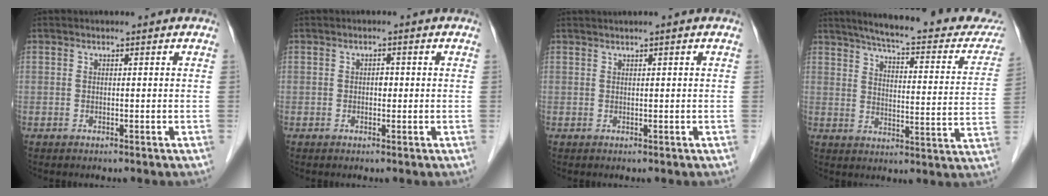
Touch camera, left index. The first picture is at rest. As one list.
[{"total": 1.0, "force": [-0.2, 0.6, 0.8], "torque": [-0.009, -0.001, -0.007]}, {"total": 1.1, "force": [0.6, -0.3, 0.9], "torque": [-0.021, 0.004, 0.017]}, {"total": 24.2, "force": [21.3, 3.5, 10.9], "torque": [-0.144, -0.045, 0.255]}]